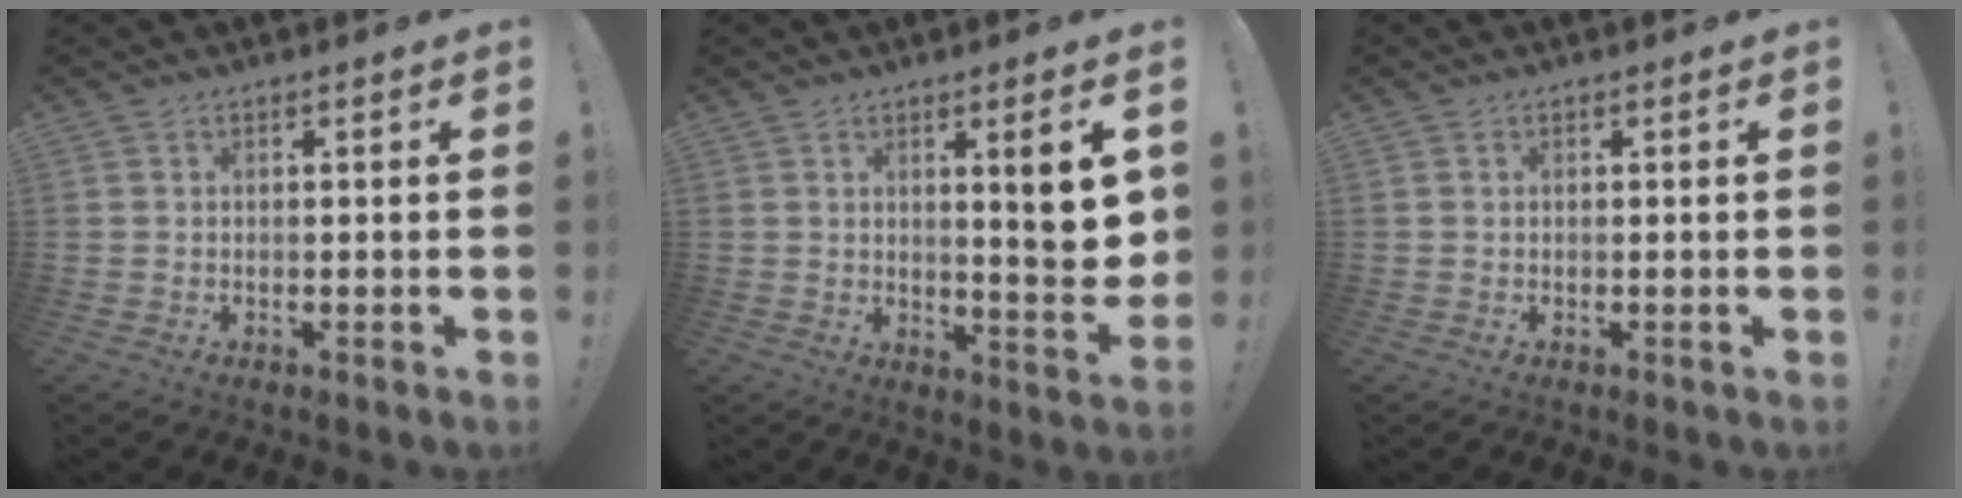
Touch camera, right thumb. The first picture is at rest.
{"total": 9.6, "force": [2.8, 1.1, 9.1], "torque": [-0.107, -0.026, 0.038]}
{"total": 0.0}